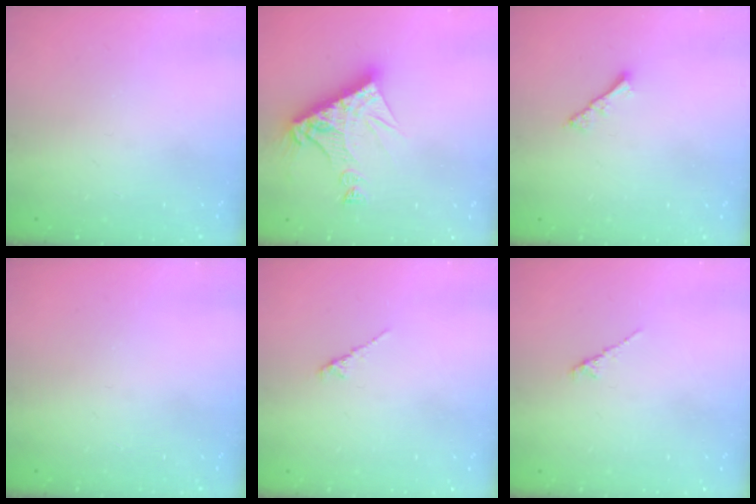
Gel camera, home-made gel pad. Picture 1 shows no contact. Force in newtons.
{"total": 13.9, "press": 13.9, "slide": 1.4}
{"total": 2.5, "press": 2.4, "slide": 0.5}
{"total": 0.0}
{"total": 1.6, "press": 1.5, "slide": 0.5}
{"total": 1.6, "press": 1.5, "slide": 0.5}